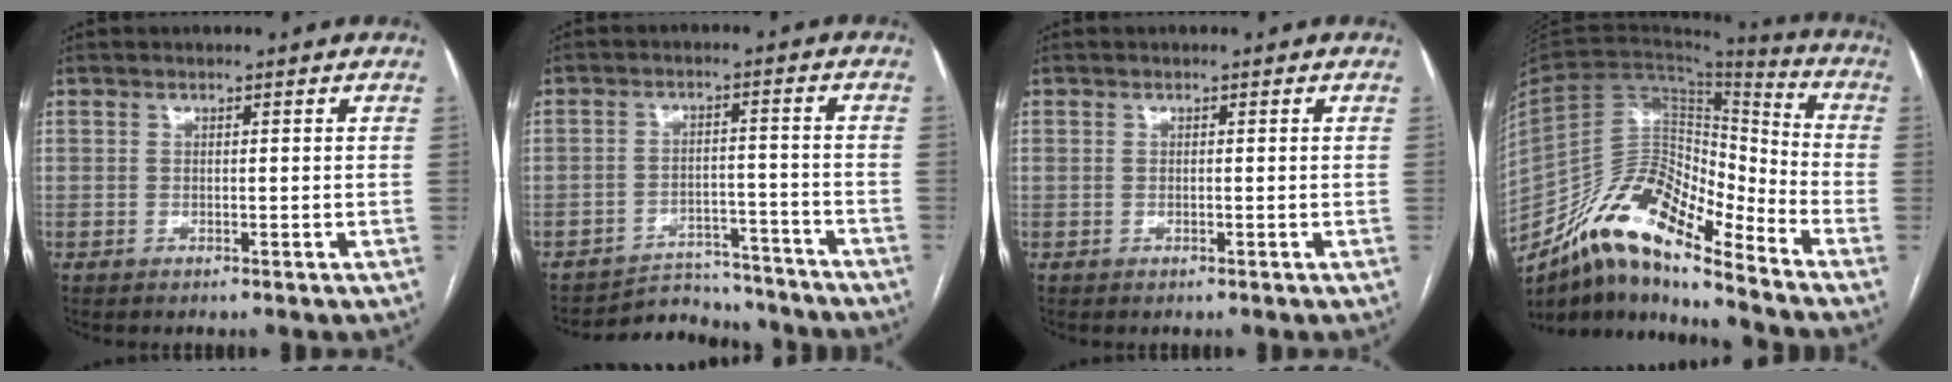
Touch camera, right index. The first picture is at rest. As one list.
[{"total": 9.7, "force": [-9.3, 2.7, -0.2], "torque": [0.017, 0.021, -0.131]}, {"total": 0.0}, {"total": 15.5, "force": [-11.8, 4.1, 9.2], "torque": [-0.161, 0.040, -0.210]}]